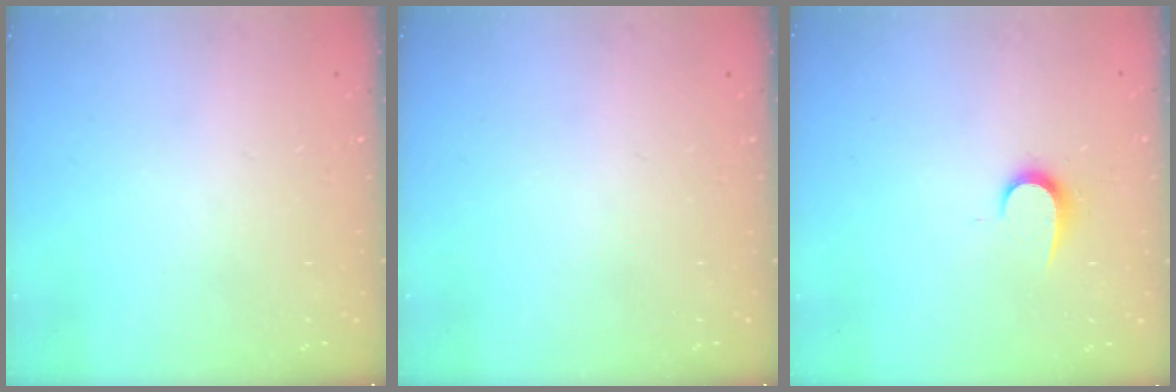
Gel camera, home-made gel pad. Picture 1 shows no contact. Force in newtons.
{"total": 0.0}
{"total": 6.2, "press": 6.1, "slide": 0.6}